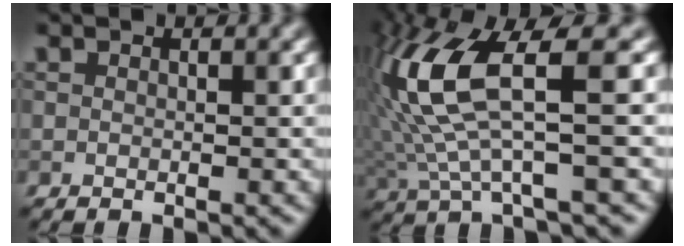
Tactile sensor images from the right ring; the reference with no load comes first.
{"total": 9.5, "force": [1.7, 2.5, 9.0], "torque": [-0.200, 0.004, 0.036]}